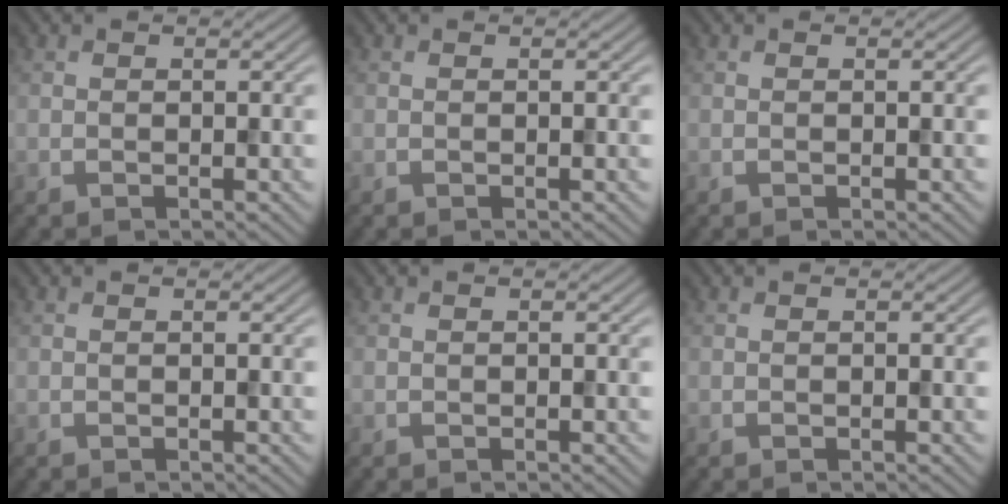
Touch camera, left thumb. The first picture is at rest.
{"total": 0.0}
{"total": 0.0}
{"total": 0.0}
{"total": 0.0}
{"total": 0.0}